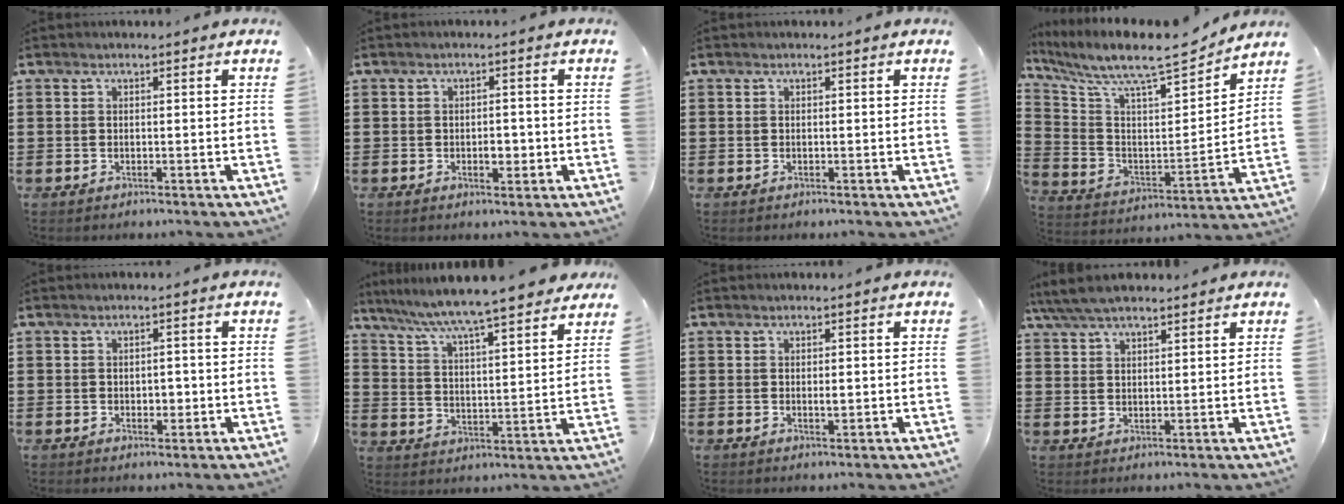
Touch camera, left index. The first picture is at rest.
{"total": 2.0, "force": [-0.4, 1.3, 1.5], "torque": [-0.022, 0.003, -0.011]}
{"total": 0.0}
{"total": 9.9, "force": [8.7, 1.5, 4.6], "torque": [-0.122, -0.066, 0.142]}
{"total": 1.4, "force": [0.0, 1.2, 0.7], "torque": [-0.016, 0.009, -0.003]}
{"total": 7.3, "force": [6.7, -0.2, 3.0], "torque": [-0.088, -0.043, 0.111]}
{"total": 1.2, "force": [0.1, 0.4, 1.2], "torque": [-0.022, 0.002, 0.002]}
{"total": 5.3, "force": [4.5, 1.3, 2.5], "torque": [-0.060, -0.003, 0.085]}